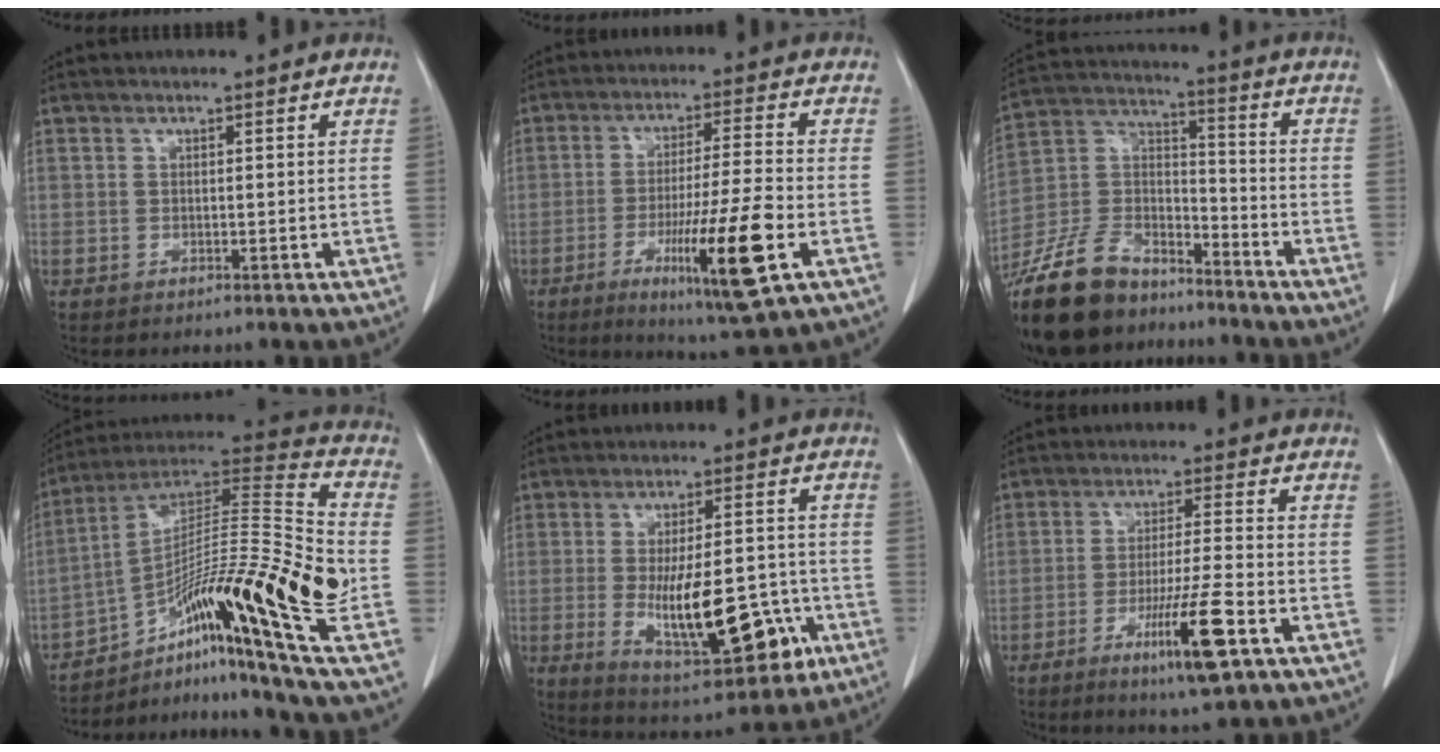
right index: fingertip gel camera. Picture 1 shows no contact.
{"total": 14.2, "force": [-5.2, 0.0, 13.2], "torque": [-0.229, -0.029, -0.084]}
{"total": 17.3, "force": [-14.3, 7.2, 6.5], "torque": [-0.142, 0.022, -0.265]}
{"total": 23.5, "force": [-8.4, 0.0, 22.0], "torque": [-0.356, 0.004, -0.139]}
{"total": 16.8, "force": [-4.5, 5.5, 15.1], "torque": [-0.240, -0.002, -0.054]}
{"total": 10.6, "force": [-4.9, 0.2, 9.4], "torque": [-0.162, -0.019, -0.082]}